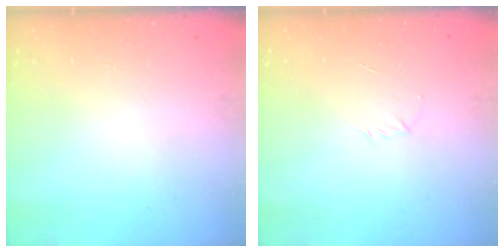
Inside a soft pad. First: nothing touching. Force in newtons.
{"total": 2.9, "press": 2.8, "slide": 0.8}